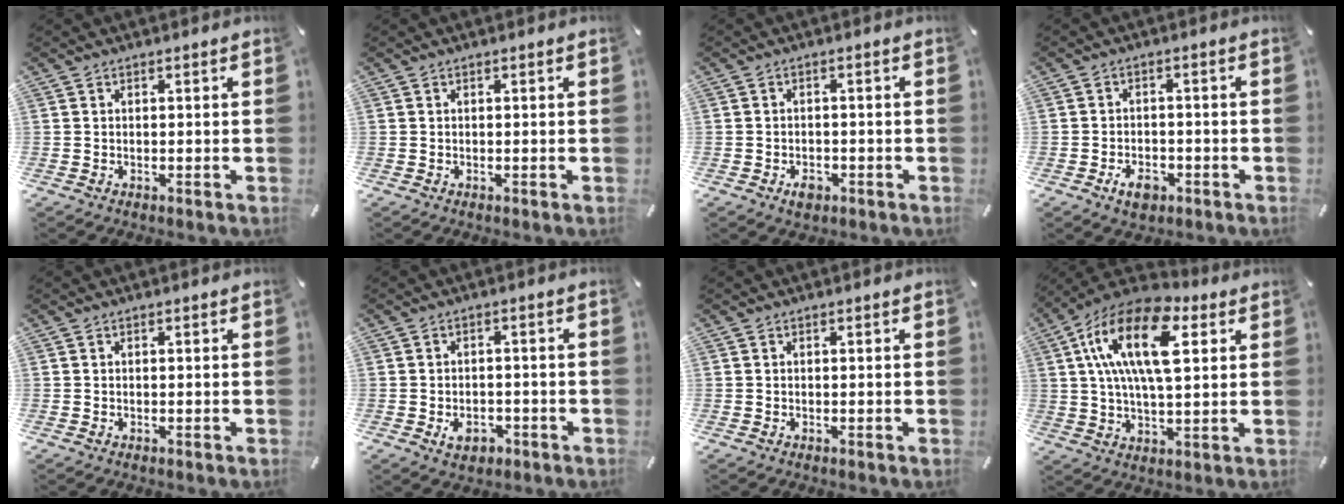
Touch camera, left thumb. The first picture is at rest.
{"total": 0.0}
{"total": 3.1, "force": [-1.7, 2.1, 1.6], "torque": [-0.026, 0.009, -0.030]}
{"total": 4.6, "force": [-2.5, 2.9, 2.6], "torque": [-0.052, 0.010, -0.045]}
{"total": 0.0}
{"total": 4.6, "force": [-1.9, 3.3, 2.6], "torque": [-0.039, 0.006, -0.035]}
{"total": 0.0}
{"total": 19.3, "force": [6.8, 9.4, 15.5], "torque": [-0.311, -0.011, 0.108]}